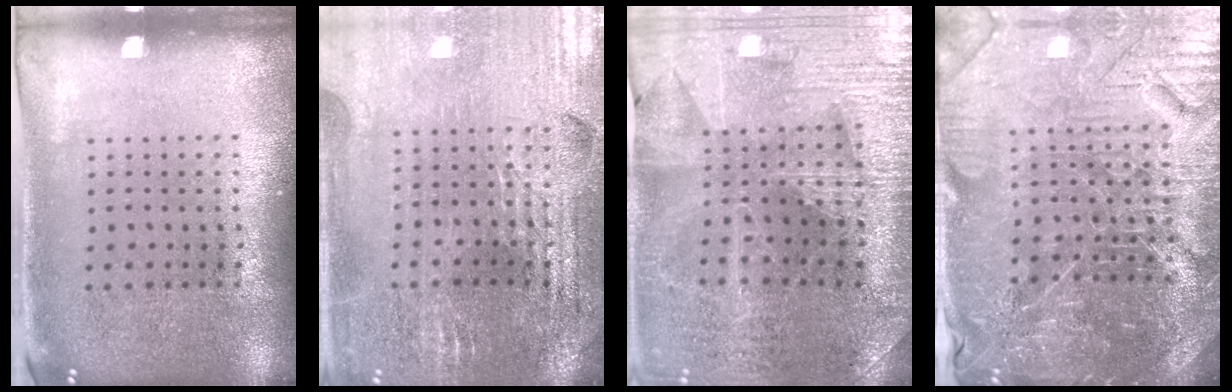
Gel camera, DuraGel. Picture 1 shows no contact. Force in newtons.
{"total": 2.9, "press": 2.8, "slide": 0.5}
{"total": 3.1, "press": 3.0, "slide": 0.4}
{"total": 5.3, "press": 5.0, "slide": 1.8}